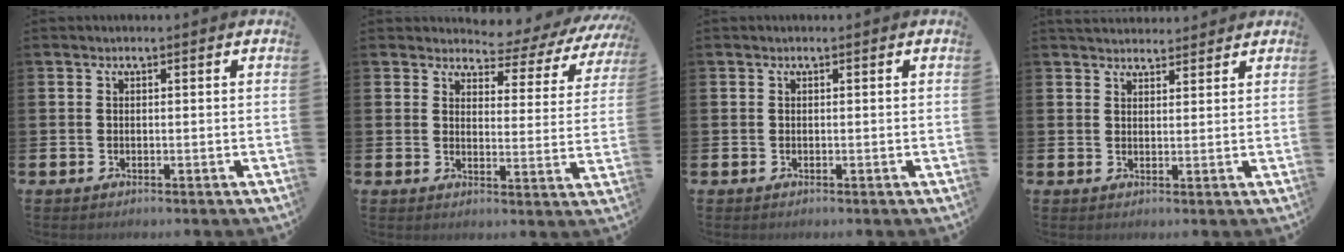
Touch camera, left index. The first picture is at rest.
{"total": 3.9, "force": [3.5, 1.5, 0.5], "torque": [-0.016, -0.044, 0.050]}
{"total": 0.0}
{"total": 3.2, "force": [3.0, 0.8, 0.0], "torque": [0.000, -0.014, 0.055]}